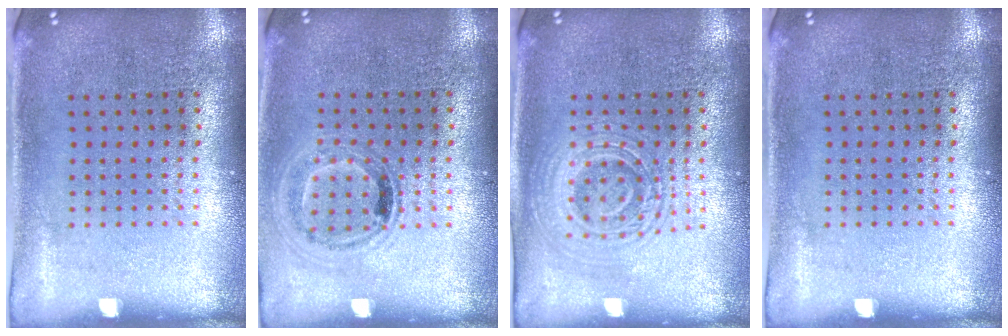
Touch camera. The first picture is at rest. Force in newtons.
{"total": 1.0, "press": 0.9, "slide": 0.4}
{"total": 2.1, "press": 2.1, "slide": 0.4}
{"total": 0.0}